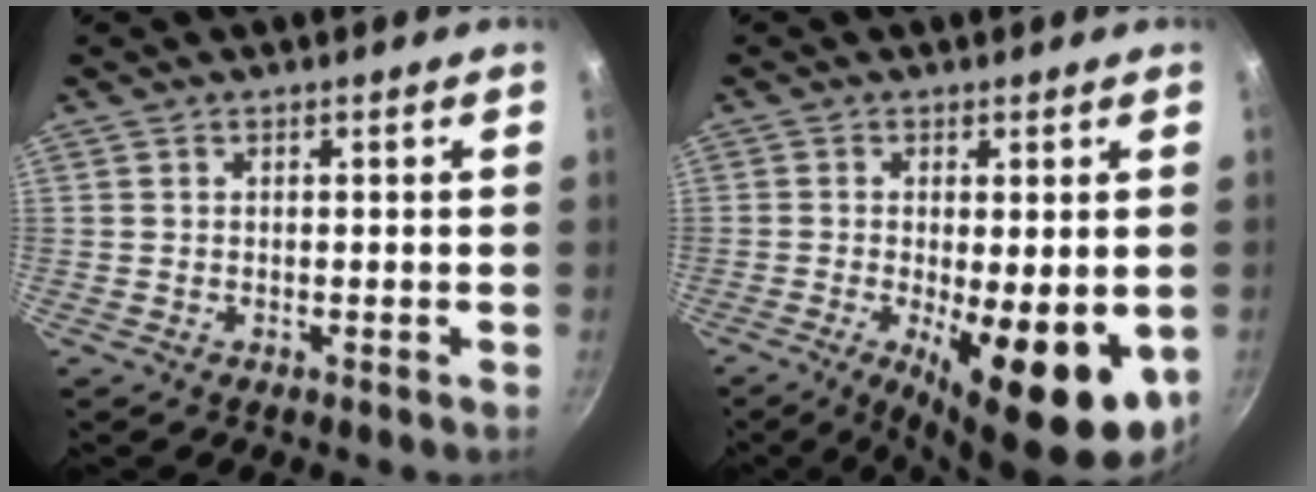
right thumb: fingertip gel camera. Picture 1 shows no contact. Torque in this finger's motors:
{"motor_torque": [0.02, 1.12, 0.90, 0.21, 0.16]}